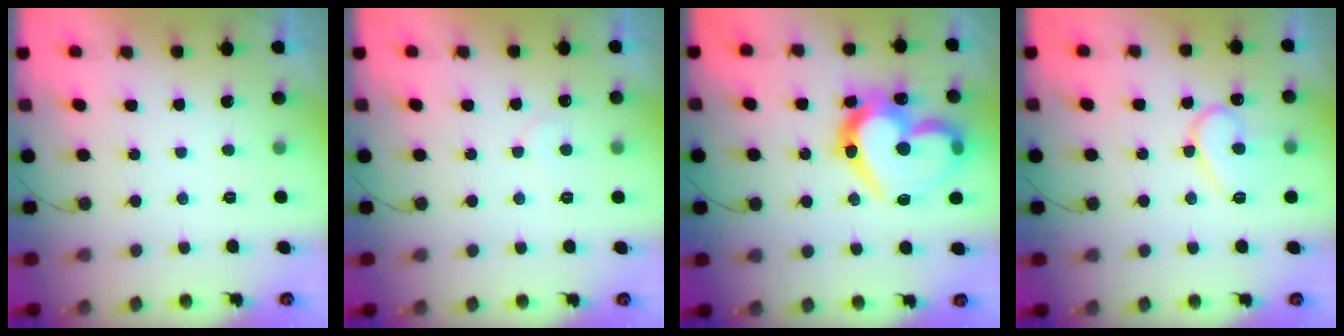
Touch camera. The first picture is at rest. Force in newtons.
{"total": 4.9, "press": 4.9, "slide": 0.4}
{"total": 24.4, "press": 24.2, "slide": 3.1}
{"total": 11.2, "press": 11.1, "slide": 0.9}